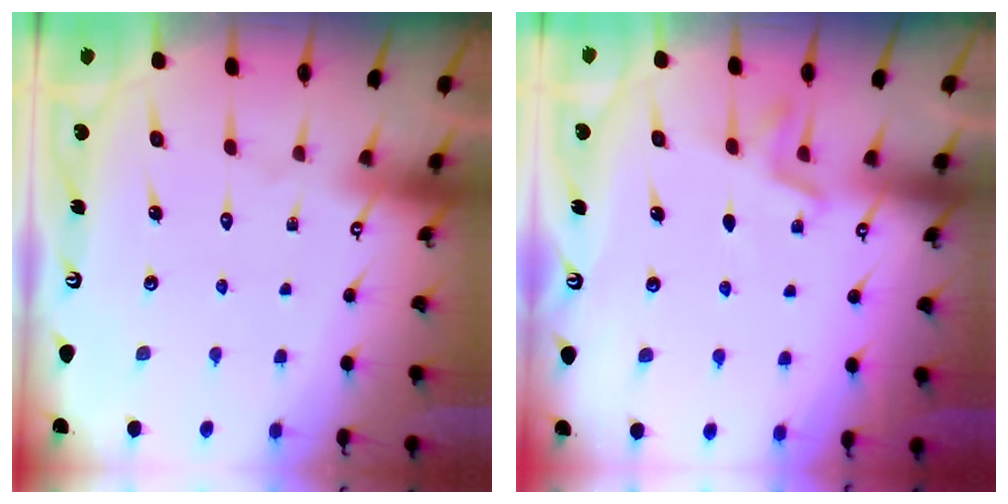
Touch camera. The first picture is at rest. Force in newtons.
{"total": 5.3, "press": 5.0, "slide": 1.9}